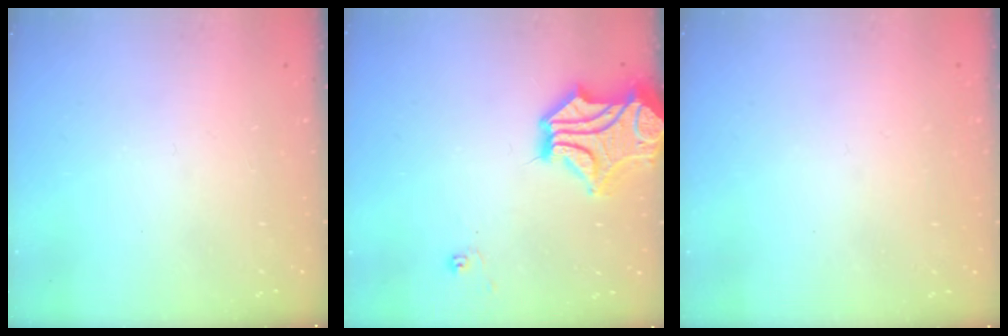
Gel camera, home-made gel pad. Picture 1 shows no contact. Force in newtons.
{"total": 7.5, "press": 7.2, "slide": 2.2}
{"total": 8.1, "press": 8.1, "slide": 0.3}